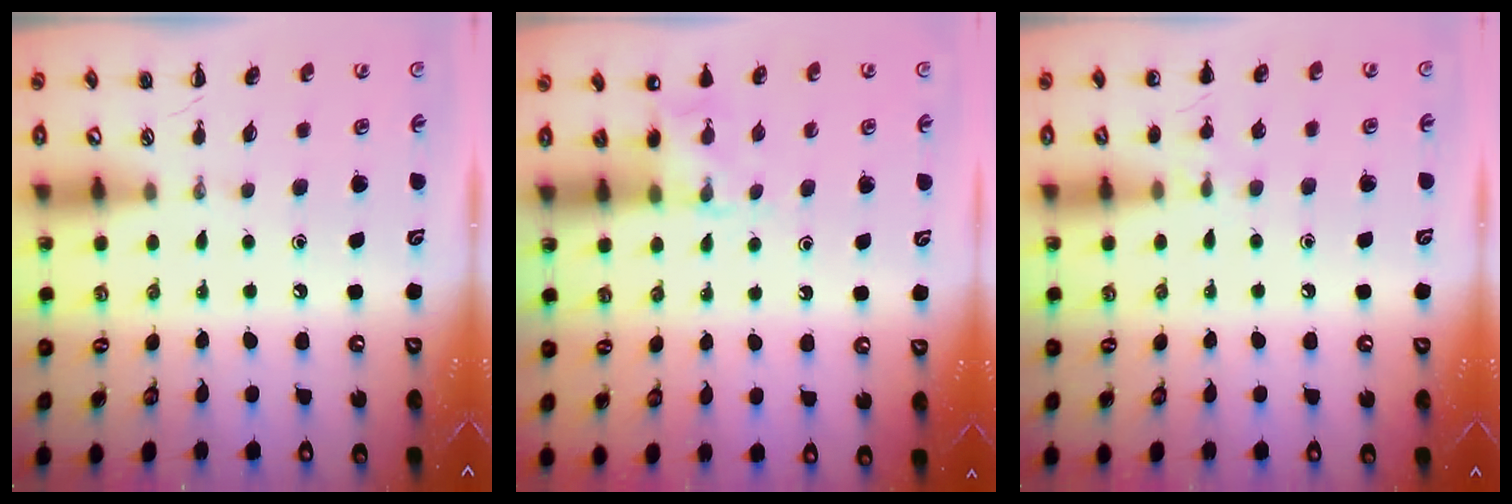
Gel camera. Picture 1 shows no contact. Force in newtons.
{"total": 5.5, "press": 5.3, "slide": 1.3}
{"total": 6.4, "press": 6.1, "slide": 2.1}